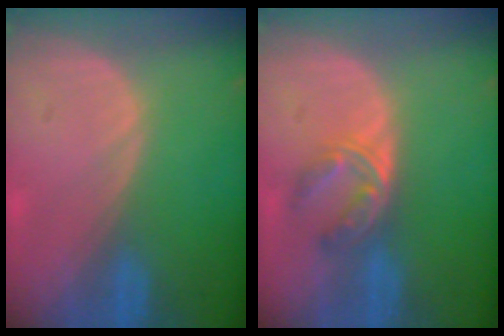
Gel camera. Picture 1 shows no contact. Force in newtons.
{"total": 5.6, "press": 4.6, "slide": 3.2}